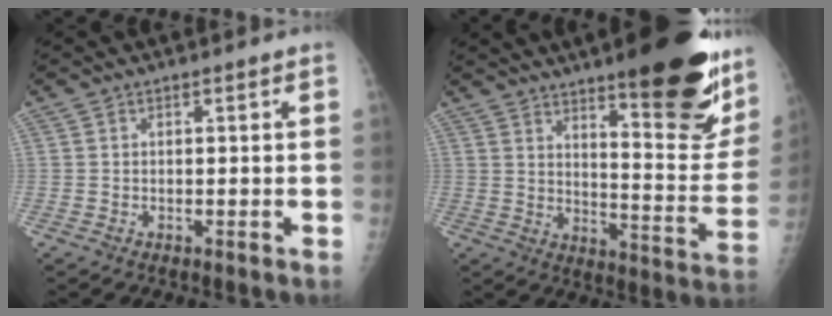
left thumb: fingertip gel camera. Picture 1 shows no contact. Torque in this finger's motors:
{"motor_torque": [4.12, 0.88, 1.72, -1.06, 0.39]}